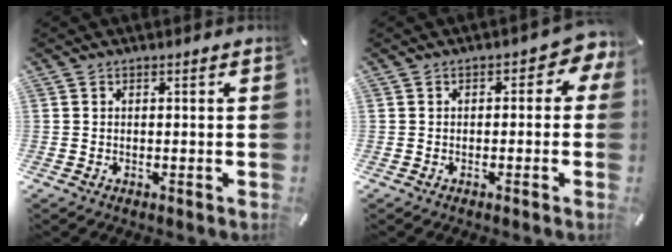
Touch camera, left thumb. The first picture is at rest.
{"total": 3.9, "force": [-0.2, 2.4, 3.1], "torque": [-0.043, 0.008, -0.009]}